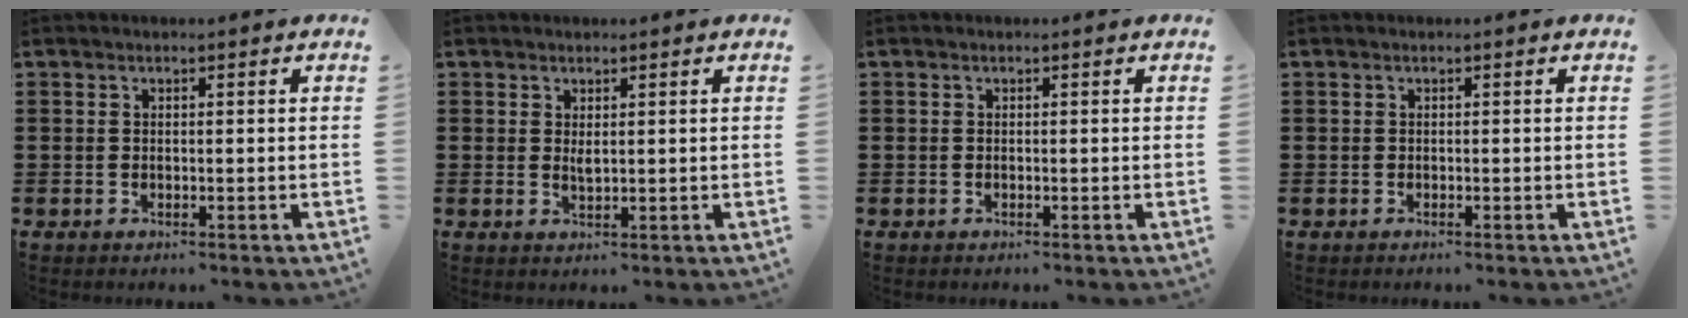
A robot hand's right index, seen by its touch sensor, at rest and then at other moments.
{"total": 1.5, "force": [0.8, 0.3, 1.3], "torque": [-0.026, 0.002, 0.014]}
{"total": 0.0}
{"total": 0.0}